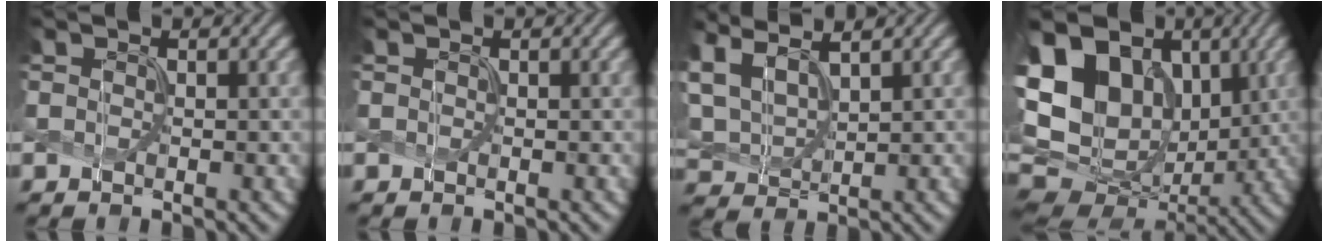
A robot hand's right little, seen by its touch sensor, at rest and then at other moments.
{"total": 0.0}
{"total": 4.8, "force": [2.9, 2.1, 3.1], "torque": [-0.087, 0.016, 0.059]}
{"total": 17.2, "force": [3.8, 12.7, 10.9], "torque": [-0.226, 0.029, 0.073]}